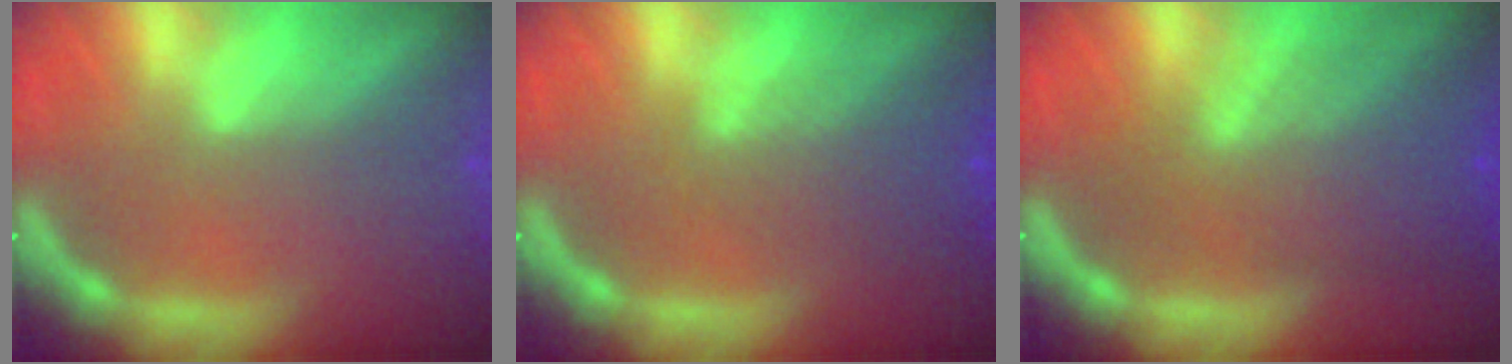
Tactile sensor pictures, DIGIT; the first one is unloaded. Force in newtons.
{"total": 4.1}
{"total": 7.5}